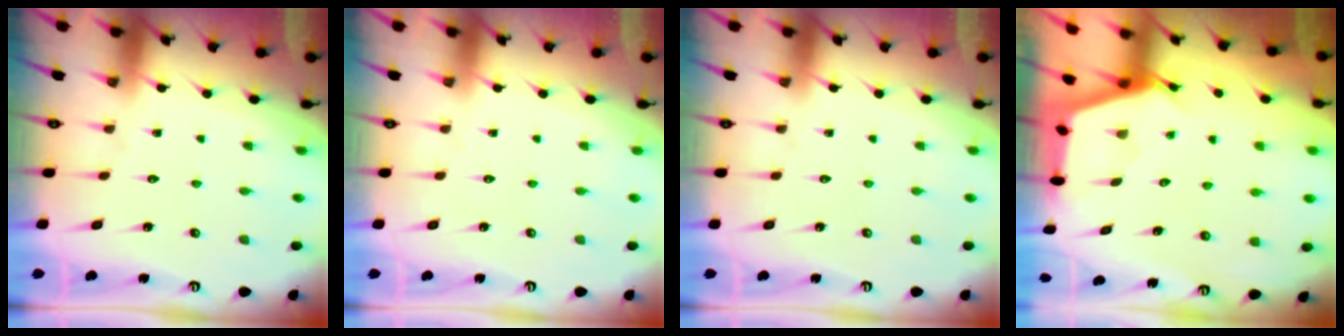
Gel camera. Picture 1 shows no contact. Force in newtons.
{"total": 0.0}
{"total": 0.0}
{"total": 2.7, "press": 2.7, "slide": 0.3}